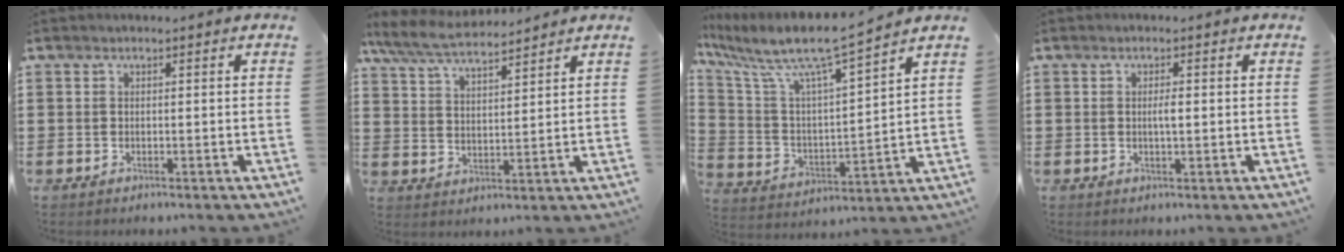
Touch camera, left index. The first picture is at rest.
{"total": 6.4, "force": [5.8, 0.9, 2.7], "torque": [-0.073, -0.021, 0.103]}
{"total": 9.2, "force": [7.5, 0.5, 5.2], "torque": [-0.134, -0.054, 0.121]}
{"total": 1.8, "force": [0.1, 0.3, 1.7], "torque": [-0.033, -0.001, 0.002]}